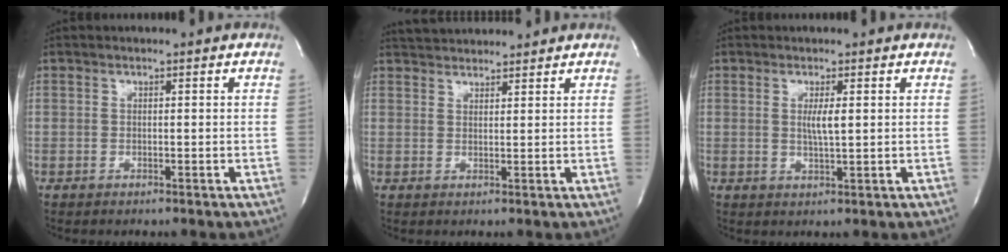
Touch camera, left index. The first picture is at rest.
{"total": 5.6, "force": [5.5, 1.0, 1.1], "torque": [-0.021, 0.029, 0.084]}
{"total": 2.5, "force": [0.2, 0.0, 2.5], "torque": [-0.052, -0.009, 0.005]}